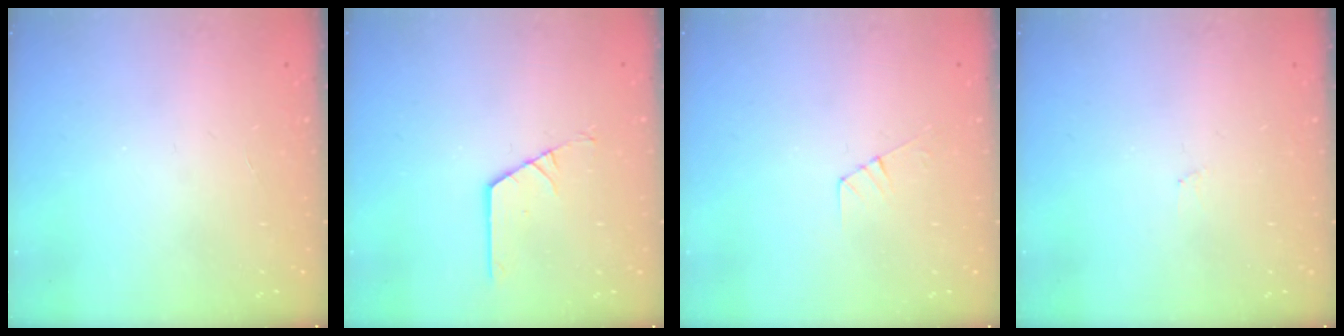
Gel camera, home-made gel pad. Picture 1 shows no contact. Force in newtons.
{"total": 2.9, "press": 2.9, "slide": 0.2}
{"total": 4.7, "press": 4.7, "slide": 0.5}
{"total": 2.8, "press": 2.8, "slide": 0.4}